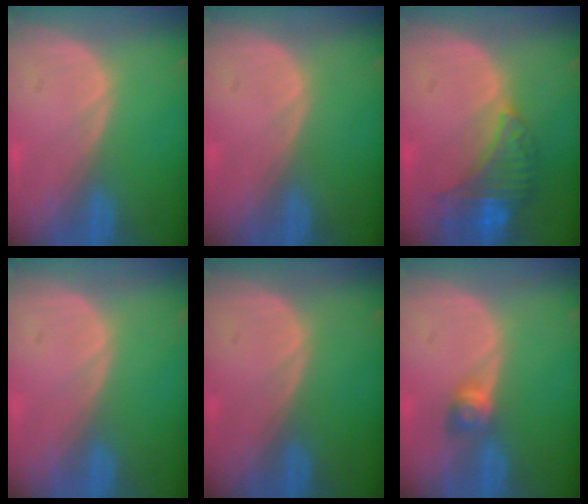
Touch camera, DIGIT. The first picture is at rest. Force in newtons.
{"total": 0.0}
{"total": 8.1, "press": 7.1, "slide": 3.8}
{"total": 0.0}
{"total": 0.0}
{"total": 2.9, "press": 2.5, "slide": 1.4}